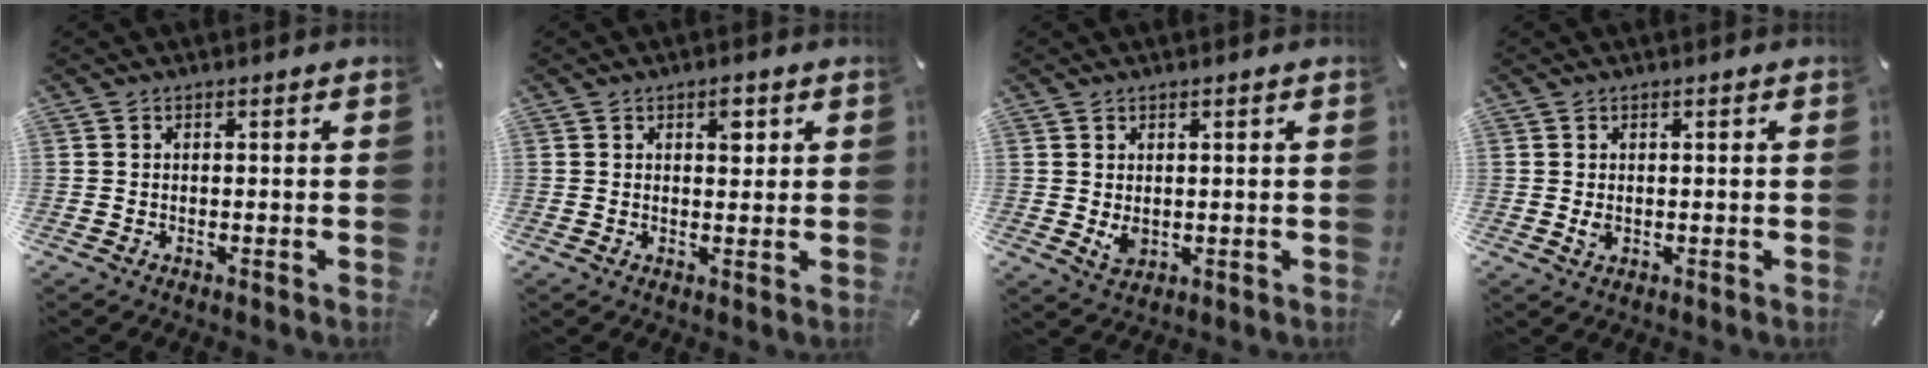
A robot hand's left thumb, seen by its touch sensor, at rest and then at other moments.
{"total": 3.2, "force": [1.4, 1.8, 2.2], "torque": [-0.016, -0.008, 0.017]}
{"total": 3.0, "force": [0.5, 2.3, 1.9], "torque": [-0.032, -0.004, 0.008]}
{"total": 1.2, "force": [0.1, 1.0, 0.7], "torque": [-0.007, -0.001, 0.000]}